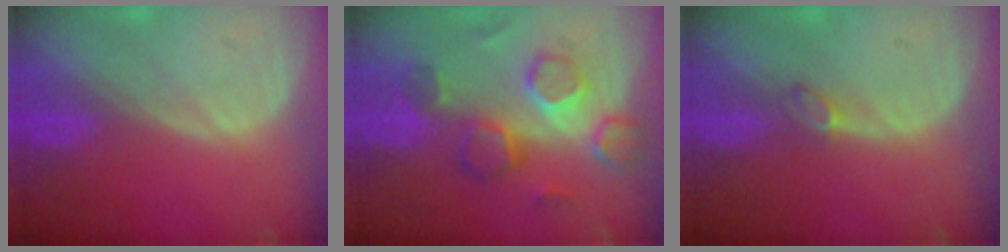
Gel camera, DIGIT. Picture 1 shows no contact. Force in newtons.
{"total": 8.2, "press": 8.0, "slide": 1.8}
{"total": 1.4, "press": 1.3, "slide": 0.3}